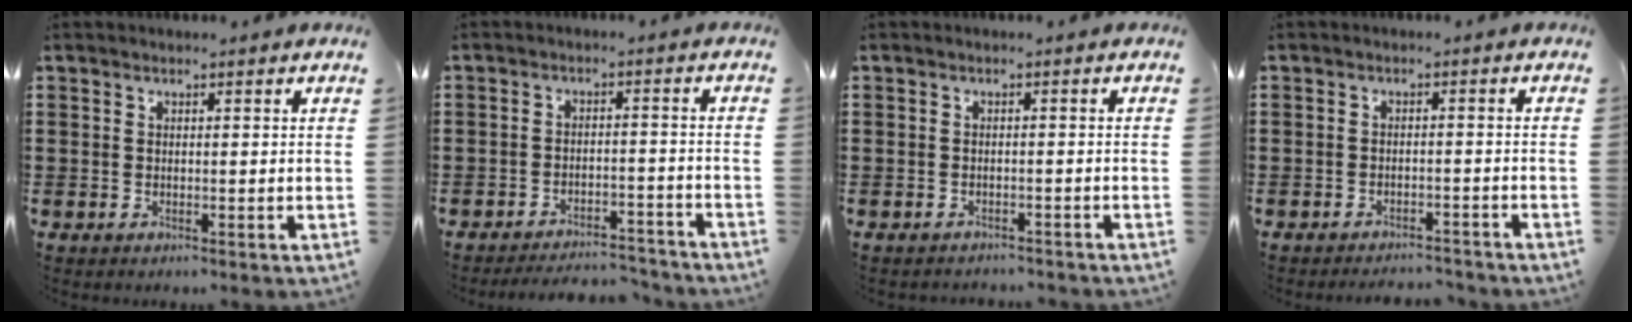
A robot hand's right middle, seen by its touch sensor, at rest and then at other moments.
{"total": 3.8, "force": [-3.8, 0.2, 0.5], "torque": [-0.019, -0.001, -0.080]}
{"total": 1.1, "force": [-1.0, 0.0, 0.0], "torque": [-0.005, -0.001, -0.022]}
{"total": 2.4, "force": [-2.4, 0.1, 0.0], "torque": [-0.006, -0.001, -0.051]}